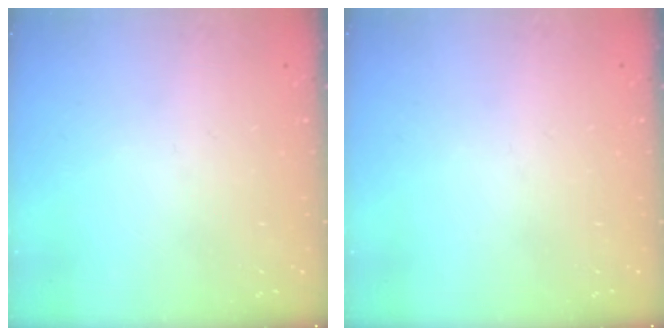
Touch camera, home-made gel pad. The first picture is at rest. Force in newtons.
{"total": 0.0}